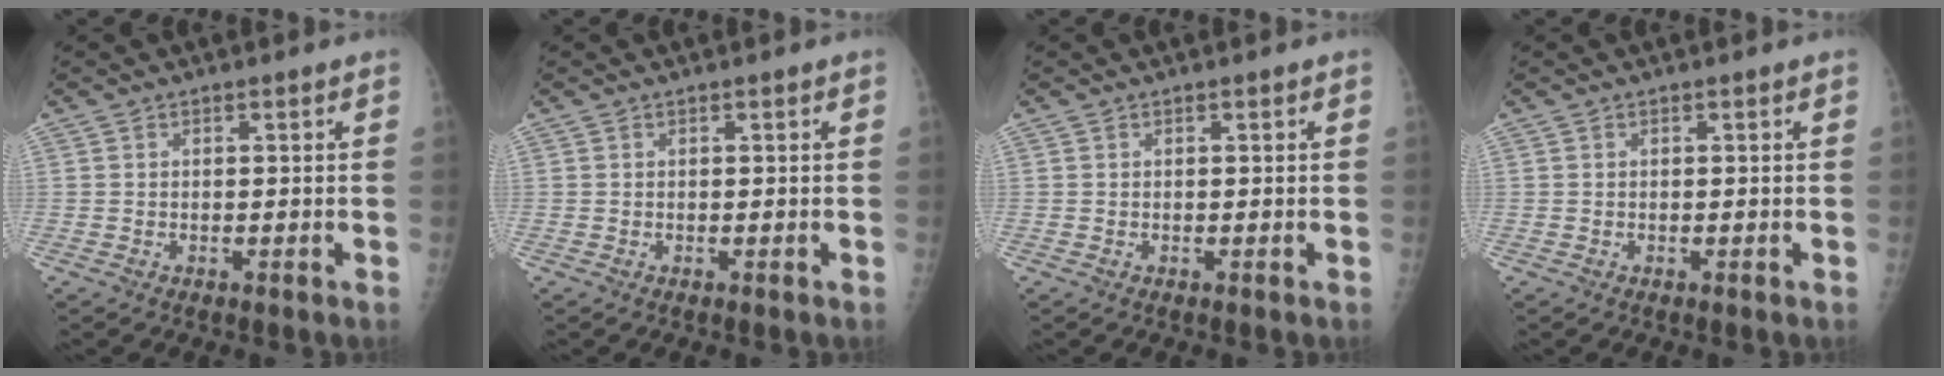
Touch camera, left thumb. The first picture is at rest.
{"total": 0.0}
{"total": 0.0}
{"total": 0.0}